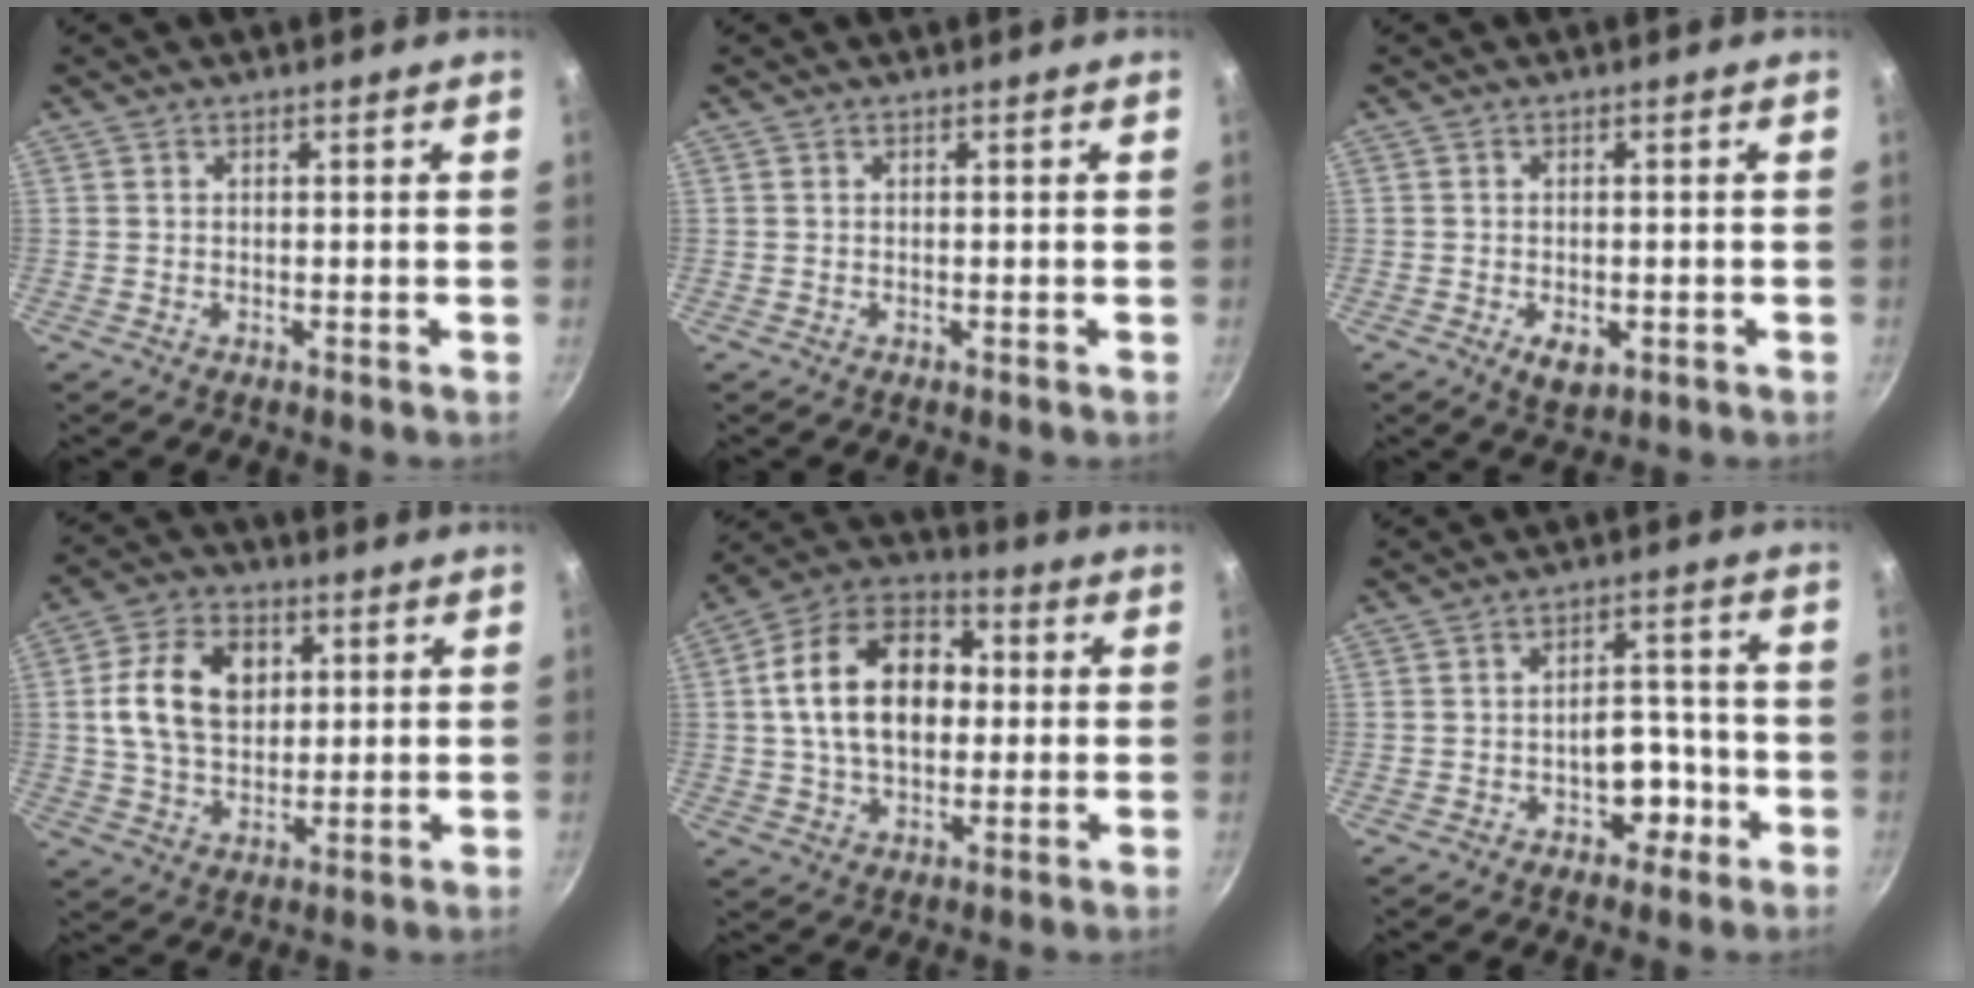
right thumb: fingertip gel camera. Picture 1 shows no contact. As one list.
[{"total": 0.0}, {"total": 4.2, "force": [-1.4, 2.4, 3.2], "torque": [-0.044, -0.001, -0.014]}, {"total": 13.0, "force": [2.8, 9.2, 8.8], "torque": [-0.139, 0.003, 0.043]}, {"total": 18.0, "force": [1.6, 12.2, 13.1], "torque": [-0.187, 0.029, 0.010]}, {"total": 6.7, "force": [-2.7, 4.6, 4.1], "torque": [-0.012, 0.033, -0.030]}]